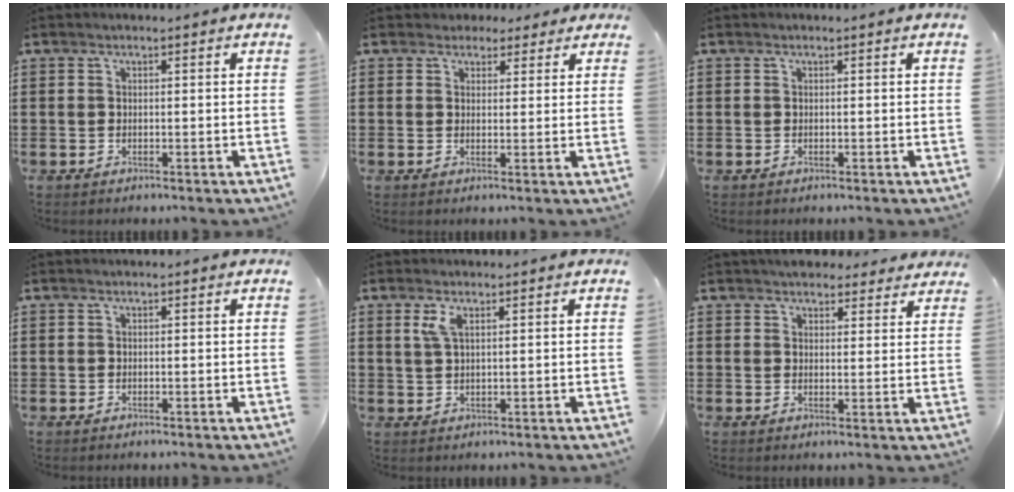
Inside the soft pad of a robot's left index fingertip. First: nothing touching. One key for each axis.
{"total": 2.7, "fx": 2.0, "fy": 1.7, "fz": 0.4, "tx": -0.009, "ty": 0.007, "tz": 0.036}
{"total": 0.0}
{"total": 0.0}
{"total": 2.9, "fx": 1.2, "fy": 0.9, "fz": 2.4, "tx": -0.053, "ty": 0.004, "tz": 0.021}
{"total": 3.7, "fx": 3.4, "fy": 1.2, "fz": 0.5, "tx": -0.011, "ty": -0.008, "tz": 0.064}